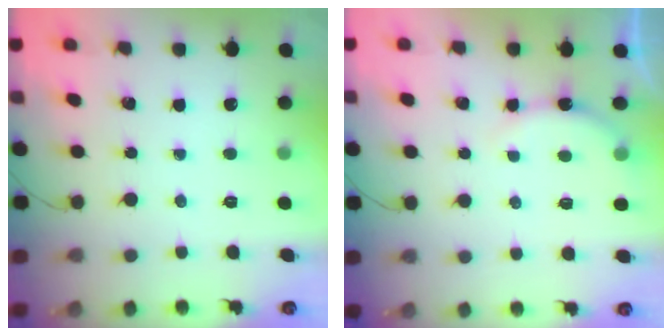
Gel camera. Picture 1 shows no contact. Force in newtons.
{"total": 5.9, "press": 5.8, "slide": 1.0}